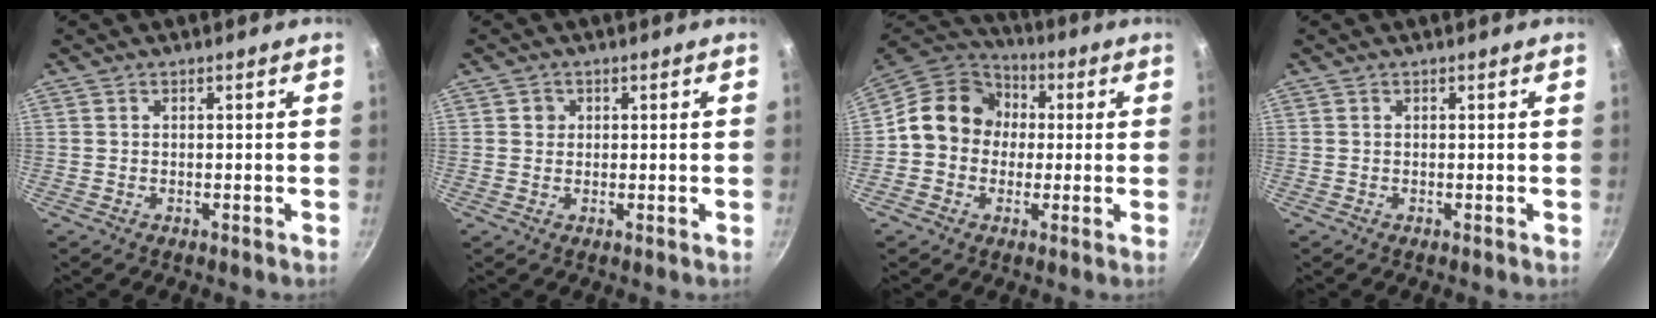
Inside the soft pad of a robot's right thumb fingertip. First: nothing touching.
{"total": 1.7, "force": [0.4, 1.6, 0.3], "torque": [0.003, 0.002, 0.003]}
{"total": 13.3, "force": [0.8, 11.7, 6.3], "torque": [-0.066, 0.033, -0.007]}
{"total": 0.0}